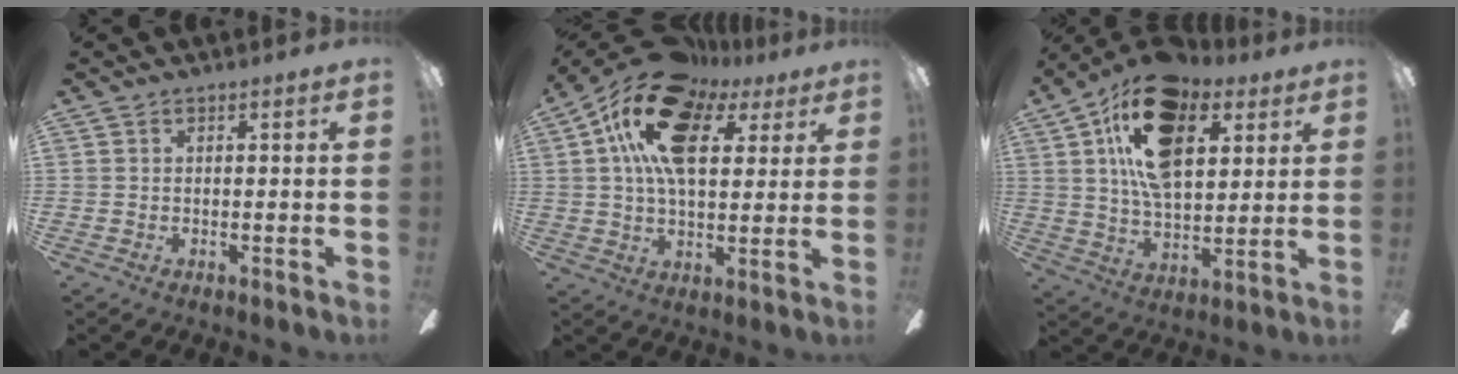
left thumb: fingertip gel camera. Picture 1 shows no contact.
{"total": 19.9, "force": [8.6, 10.8, 14.3], "torque": [-0.276, -0.011, 0.146]}
{"total": 20.2, "force": [9.3, 11.2, 14.0], "torque": [-0.247, -0.019, 0.160]}